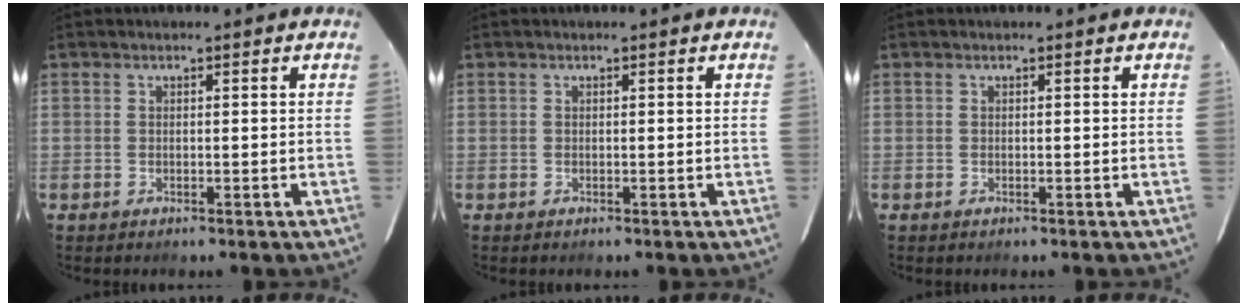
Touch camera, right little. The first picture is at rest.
{"total": 0.0}
{"total": 0.0}